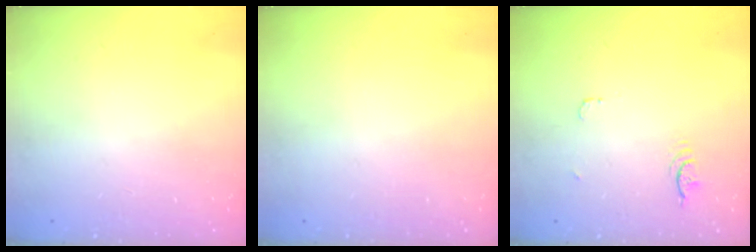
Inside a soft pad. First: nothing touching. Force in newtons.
{"total": 0.0}
{"total": 3.8, "press": 3.5, "slide": 1.6}